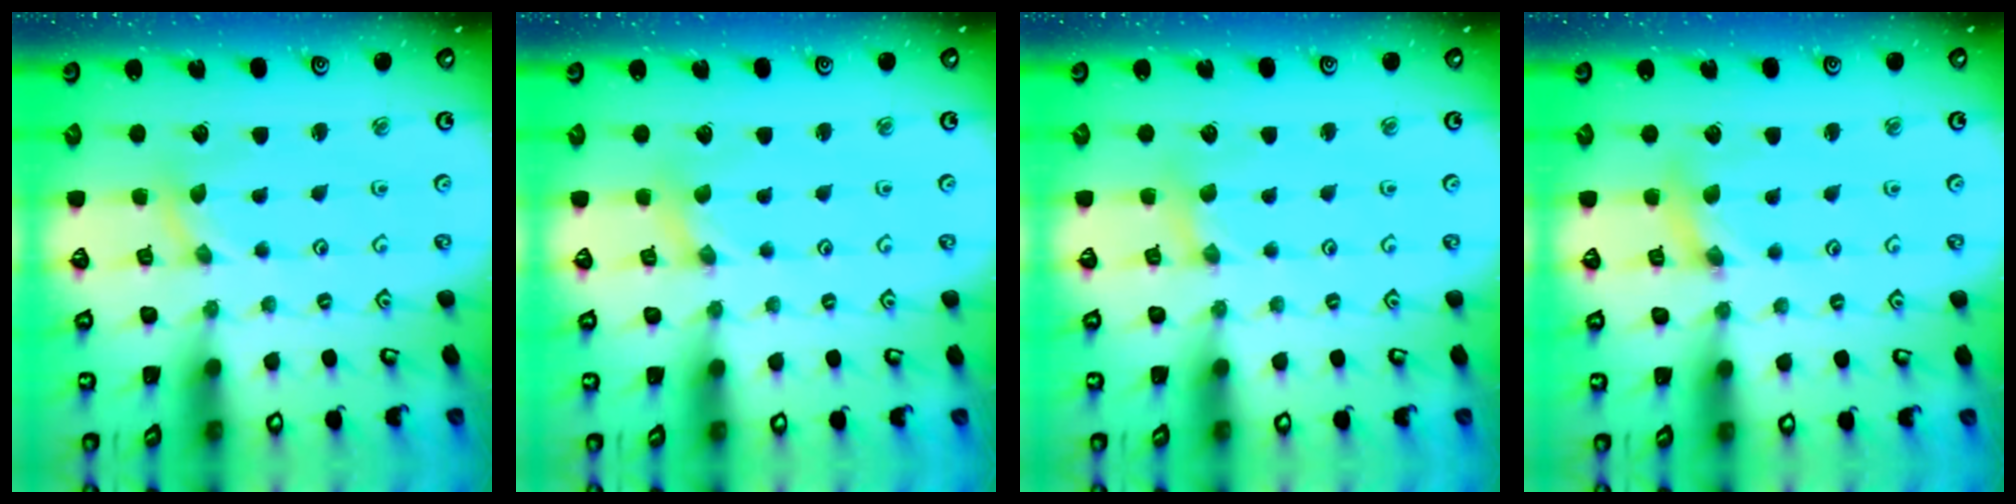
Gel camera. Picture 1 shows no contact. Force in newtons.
{"total": 0.0}
{"total": 2.3, "press": 2.3, "slide": 0.2}
{"total": 3.0, "press": 3.0, "slide": 0.3}